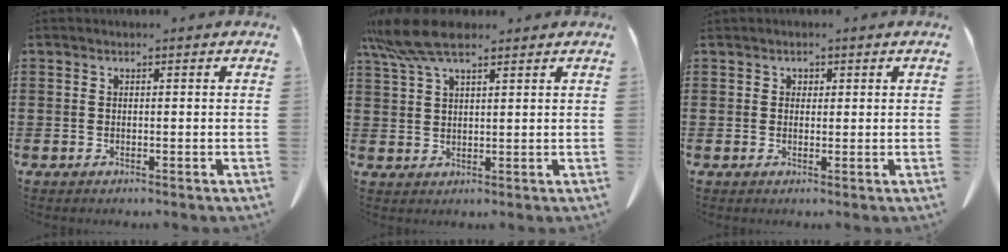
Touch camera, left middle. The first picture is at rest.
{"total": 7.4, "force": [5.5, 1.8, 4.7], "torque": [-0.112, -0.007, 0.101]}
{"total": 1.0, "force": [0.6, 0.8, 0.2], "torque": [-0.007, 0.003, 0.013]}